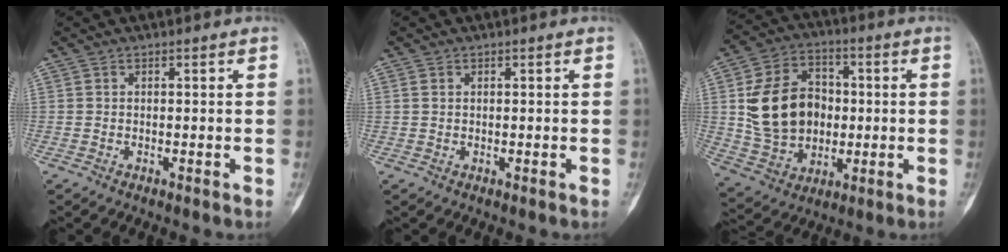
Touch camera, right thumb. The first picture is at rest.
{"total": 0.9, "force": [0.4, 0.7, 0.5], "torque": [-0.009, 0.004, 0.010]}
{"total": 17.2, "force": [1.1, 13.1, 11.0], "torque": [-0.166, 0.011, 0.027]}